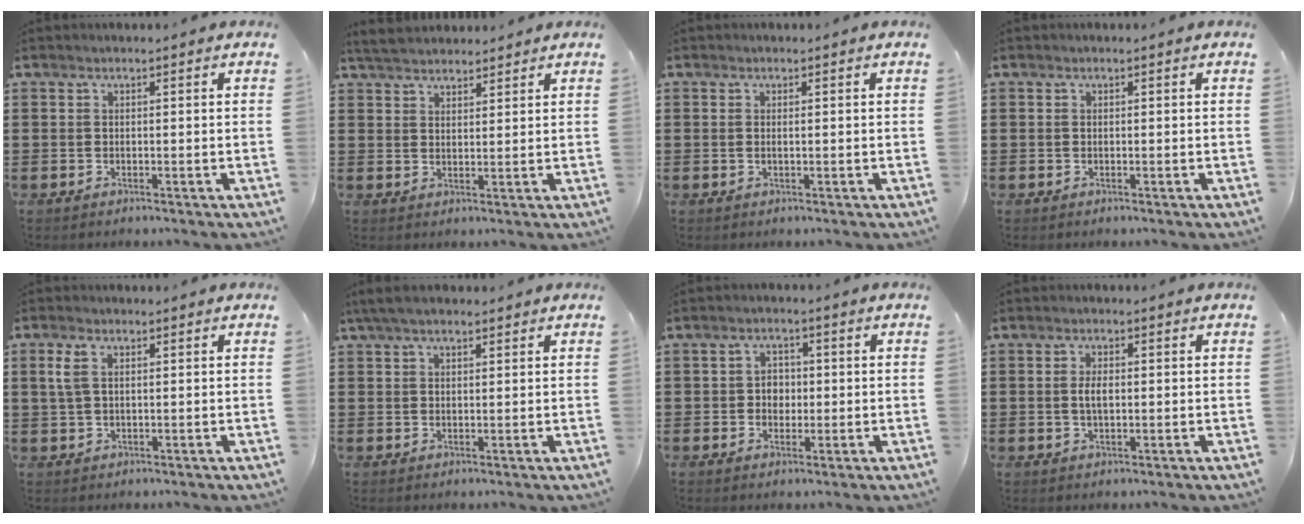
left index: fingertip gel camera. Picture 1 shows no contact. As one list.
[{"total": 3.7, "force": [3.4, 1.0, 0.7], "torque": [-0.024, -0.002, 0.065]}, {"total": 0.6, "force": [0.2, 0.0, 0.6], "torque": [-0.013, -0.003, 0.005]}, {"total": 0.0}, {"total": 3.4, "force": [0.9, 1.7, 2.7], "torque": [-0.074, 0.002, 0.012]}, {"total": 2.8, "force": [1.9, 1.1, 1.8], "torque": [-0.040, 0.008, 0.035]}, {"total": 2.7, "force": [-0.2, 2.3, 1.4], "torque": [-0.028, 0.004, -0.010]}, {"total": 2.6, "force": [0.0, 1.1, 2.3], "torque": [-0.055, 0.000, -0.004]}]